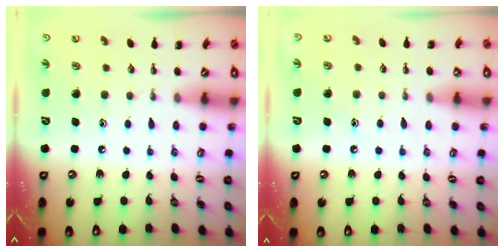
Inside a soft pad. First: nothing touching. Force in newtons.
{"total": 4.7, "press": 4.5, "slide": 1.4}